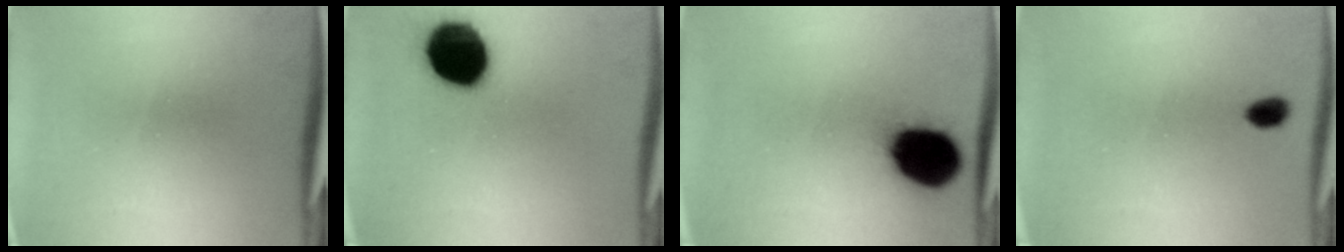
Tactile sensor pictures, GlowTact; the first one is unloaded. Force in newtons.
{"total": 18.7}
{"total": 17.9}
{"total": 2.7}